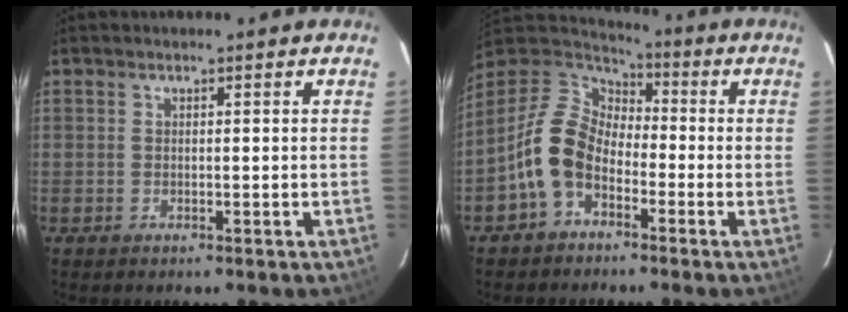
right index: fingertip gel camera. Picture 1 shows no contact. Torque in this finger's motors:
{"motor_torque": [1.32, -0.82, 0.47, 0.14]}